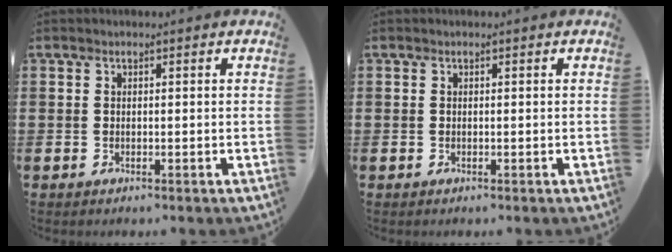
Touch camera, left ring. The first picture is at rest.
{"total": 0.0}